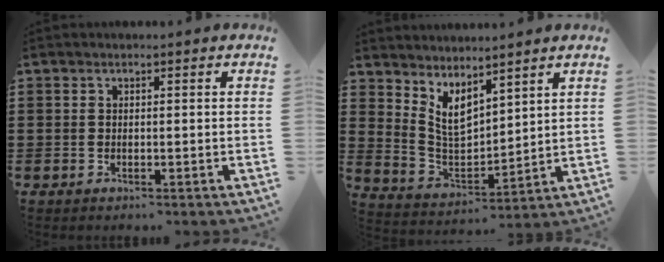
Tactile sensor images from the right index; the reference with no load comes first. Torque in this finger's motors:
{"motor_torque": [0.32, 0.00, 0.44, 0.12]}